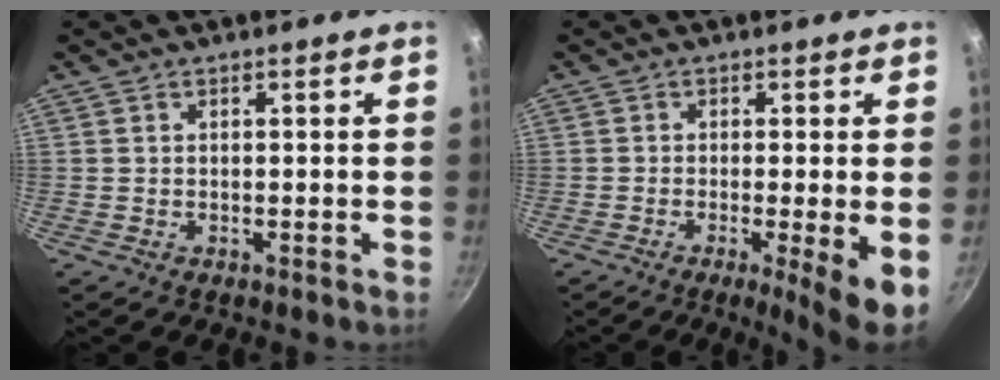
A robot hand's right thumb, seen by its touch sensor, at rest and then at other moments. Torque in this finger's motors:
{"motor_torque": [-0.23, 0.52, 0.04, -0.08, 0.06]}